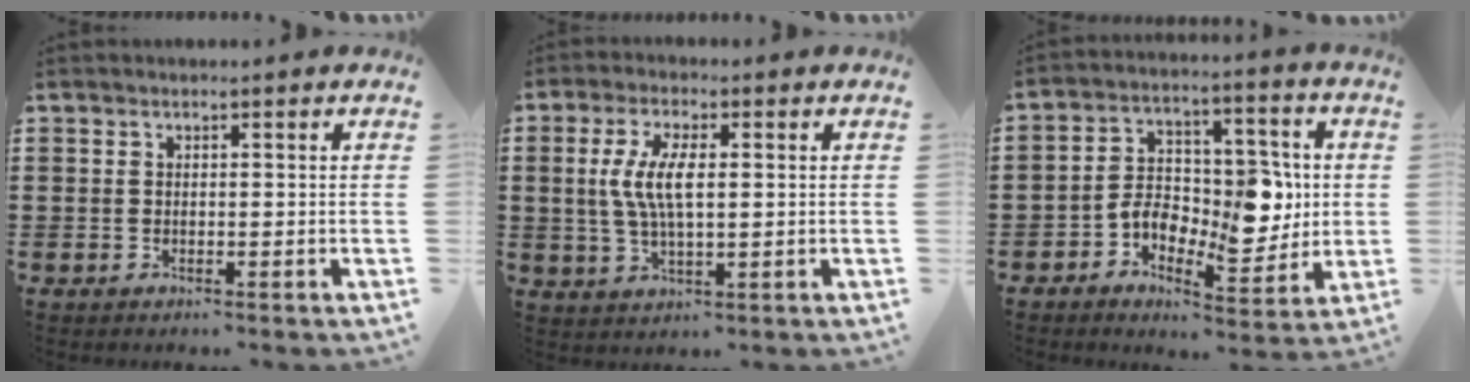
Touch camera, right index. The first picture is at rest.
{"total": 6.8, "force": [0.7, 2.4, 6.4], "torque": [-0.145, 0.001, 0.004]}
{"total": 10.3, "force": [-1.0, 6.8, 7.6], "torque": [-0.120, 0.009, -0.018]}